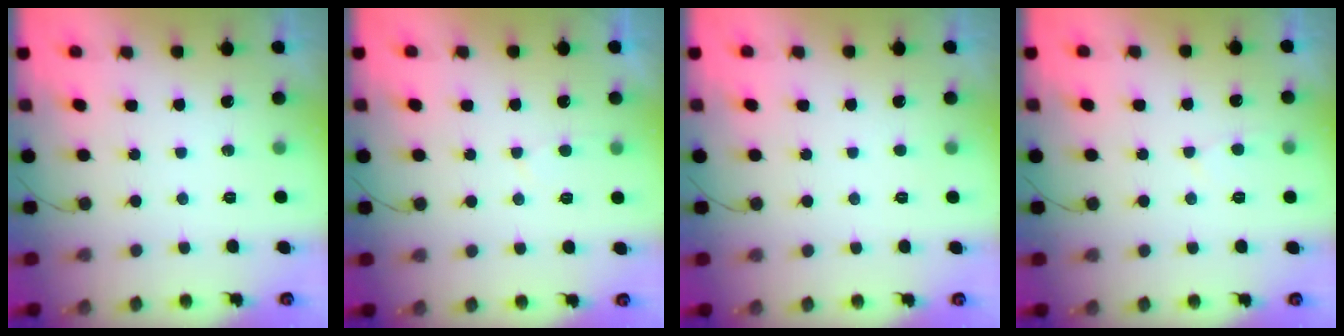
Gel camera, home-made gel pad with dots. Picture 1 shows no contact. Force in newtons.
{"total": 2.3, "press": 2.3, "slide": 0.3}
{"total": 1.6, "press": 1.6, "slide": 0.1}
{"total": 2.7, "press": 2.7, "slide": 0.3}